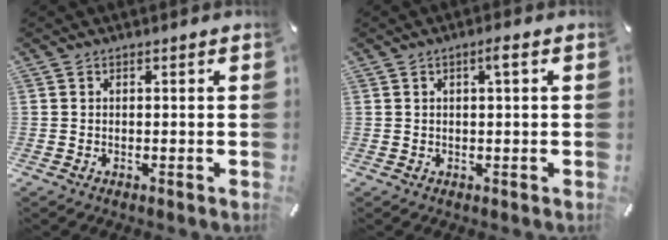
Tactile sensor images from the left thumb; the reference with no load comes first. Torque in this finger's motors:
{"motor_torque": [-0.07, -0.29, 0.23, 0.09, 0.00]}